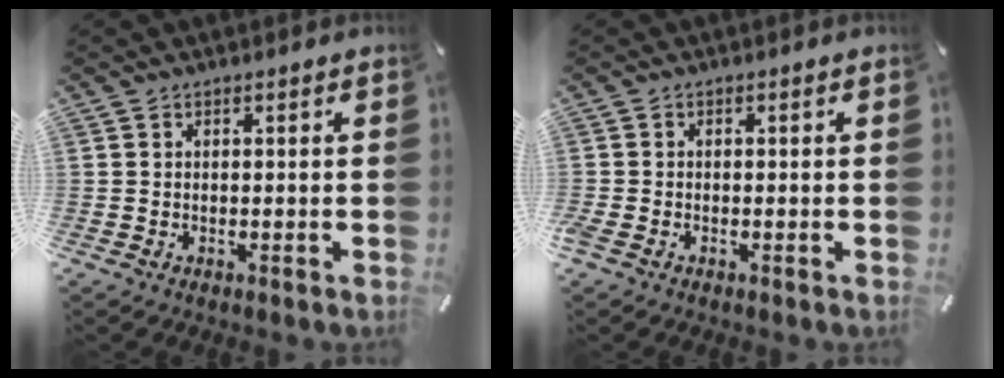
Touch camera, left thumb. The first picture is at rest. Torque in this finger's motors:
{"motor_torque": [-0.28, 0.38, 0.12, -0.02, 0.12]}